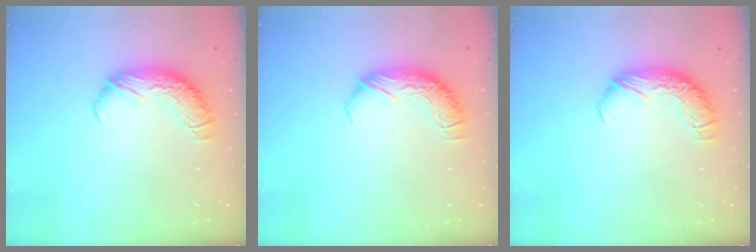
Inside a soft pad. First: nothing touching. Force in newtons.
{"total": 0.0}
{"total": 0.0}